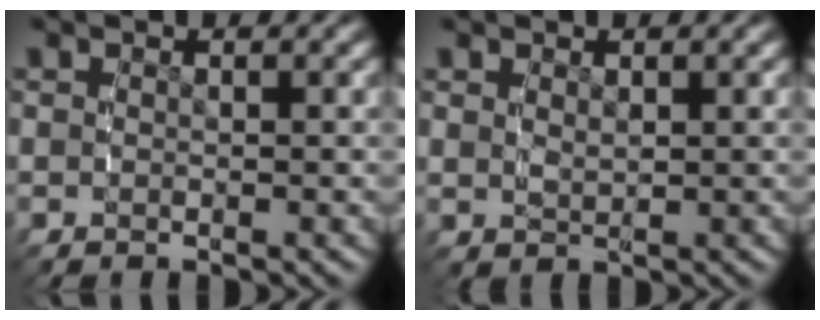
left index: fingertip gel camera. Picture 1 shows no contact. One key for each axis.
{"total": 1.3, "fx": 0.6, "fy": 0.6, "fz": 0.9, "tx": -0.021, "ty": -0.013, "tz": 0.024}